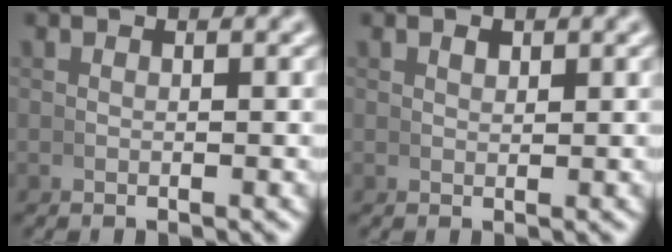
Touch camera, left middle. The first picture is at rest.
{"total": 0.8, "force": [0.5, 0.5, 0.4], "torque": [-0.003, -0.002, 0.013]}